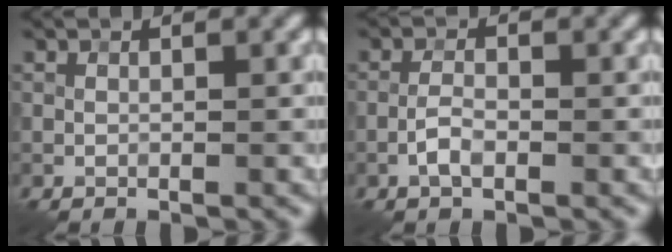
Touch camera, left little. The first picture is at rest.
{"total": 1.8, "force": [-0.8, 0.7, 1.4], "torque": [-0.028, 0.004, -0.020]}